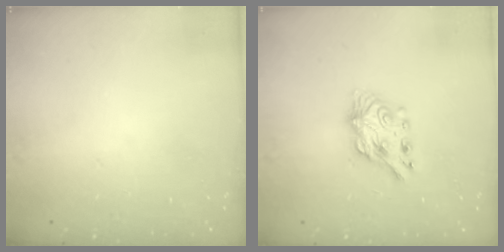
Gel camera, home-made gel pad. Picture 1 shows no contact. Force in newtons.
{"total": 8.2, "press": 8.2, "slide": 0.7}